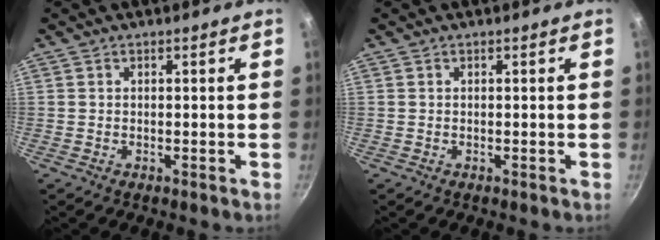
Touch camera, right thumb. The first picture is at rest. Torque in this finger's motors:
{"motor_torque": [0.00, 0.00, 0.13, 0.13, 0.00]}